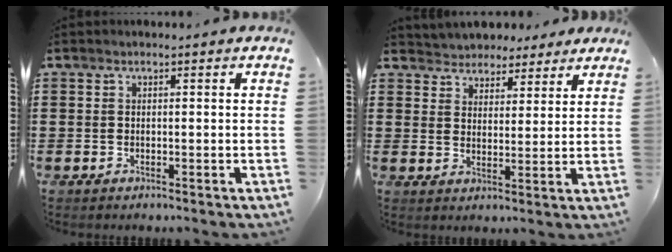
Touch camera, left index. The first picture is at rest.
{"total": 3.9, "force": [3.5, 1.5, -0.6], "torque": [-0.008, -0.011, 0.064]}